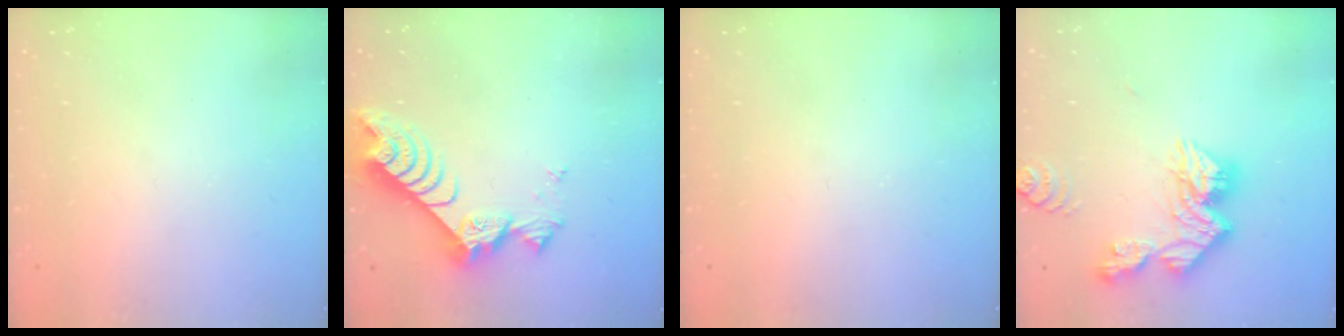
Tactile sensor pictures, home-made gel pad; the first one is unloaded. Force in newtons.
{"total": 8.3, "press": 8.2, "slide": 1.0}
{"total": 0.0}
{"total": 14.2, "press": 14.1, "slide": 1.4}